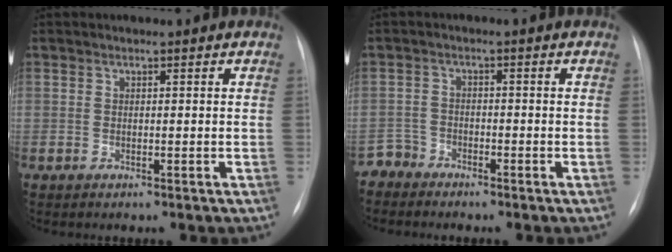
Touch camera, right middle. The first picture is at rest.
{"total": 2.6, "force": [-2.2, 0.8, -1.1], "torque": [0.024, -0.003, -0.046]}